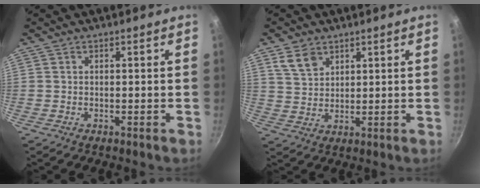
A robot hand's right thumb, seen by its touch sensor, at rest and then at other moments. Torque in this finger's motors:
{"motor_torque": [0.04, 0.27, 0.12, 0.00, 0.06]}